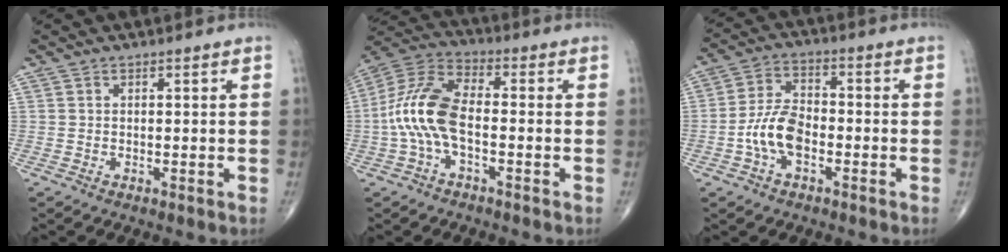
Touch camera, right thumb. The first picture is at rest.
{"total": 12.5, "force": [-2.2, 6.0, 10.7], "torque": [-0.237, 0.035, -0.050]}
{"total": 8.5, "force": [-2.7, 4.8, 6.5], "torque": [-0.125, 0.027, -0.057]}